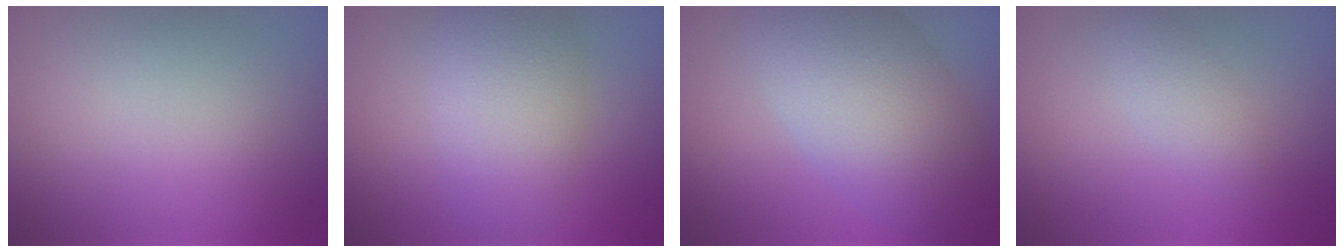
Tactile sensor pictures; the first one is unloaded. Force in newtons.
{"total": 6.1, "press": 6.1, "slide": 0.2}
{"total": 9.0, "press": 9.0, "slide": 0.3}
{"total": 1.7, "press": 1.7, "slide": 0.1}